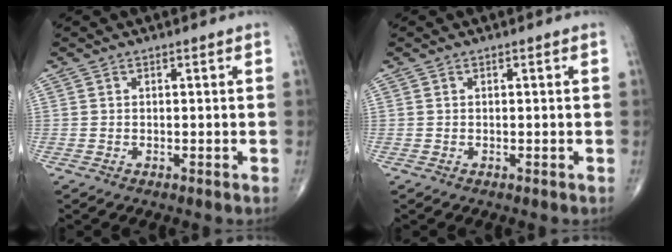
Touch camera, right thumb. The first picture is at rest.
{"total": 0.0}